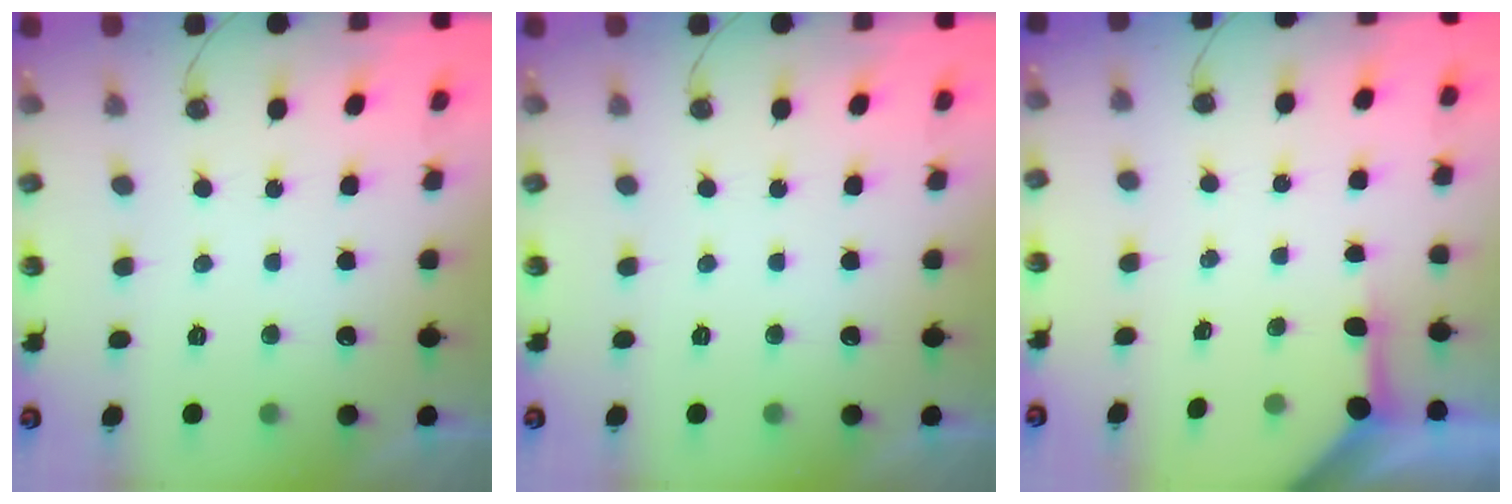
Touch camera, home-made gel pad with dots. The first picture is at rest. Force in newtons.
{"total": 0.0}
{"total": 3.4, "press": 3.3, "slide": 0.4}